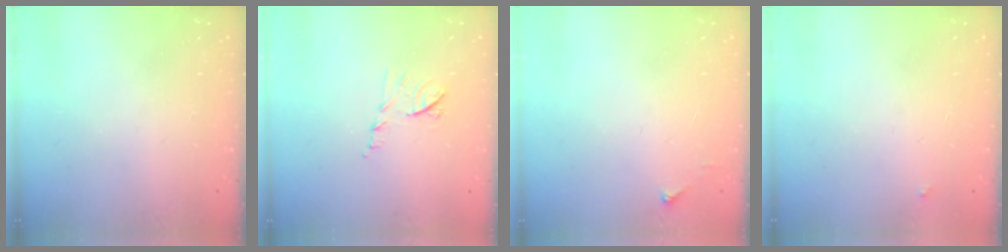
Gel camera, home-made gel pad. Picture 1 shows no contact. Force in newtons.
{"total": 7.4, "press": 7.4, "slide": 0.4}
{"total": 3.5, "press": 3.4, "slide": 0.4}
{"total": 2.5, "press": 2.4, "slide": 0.4}